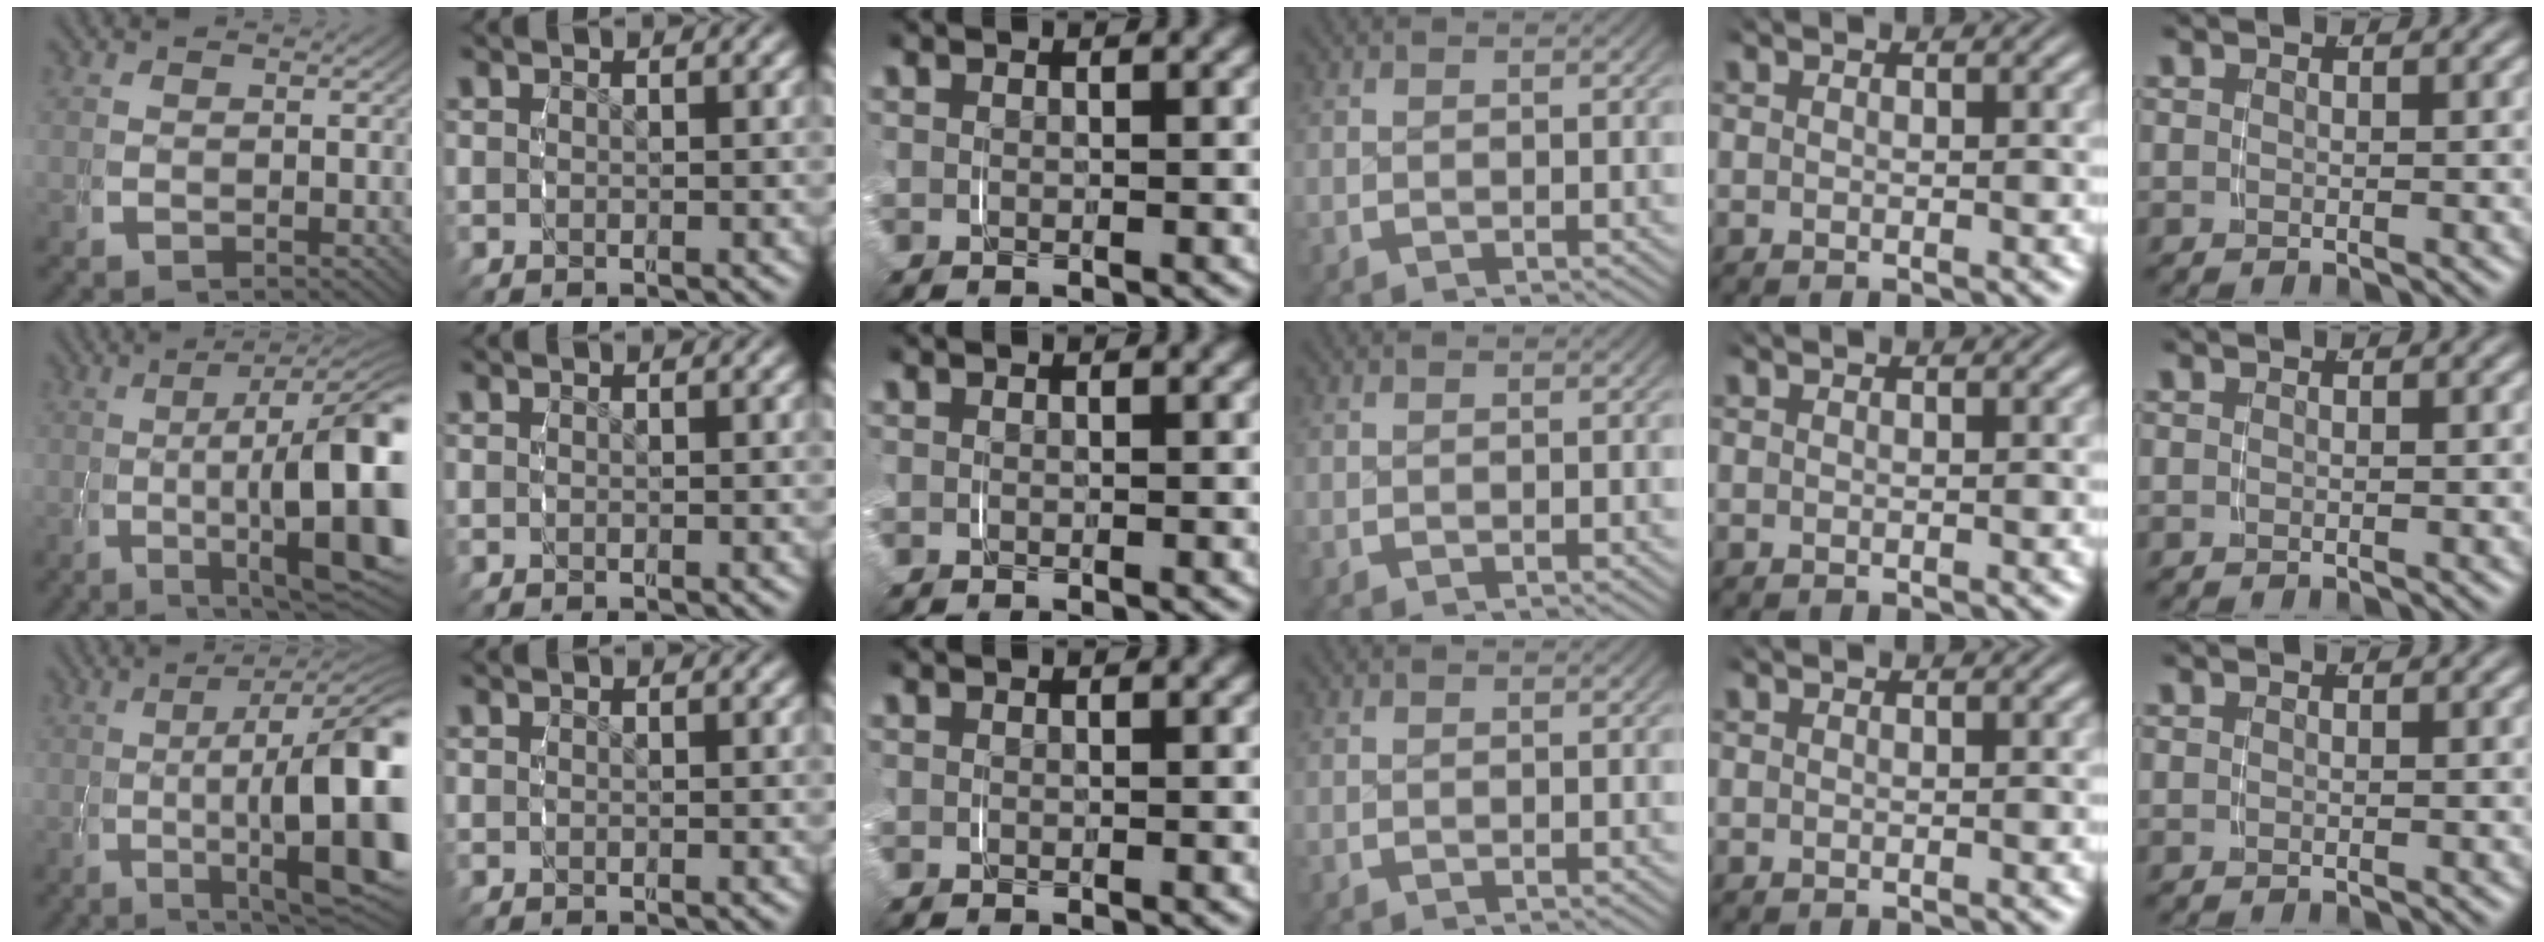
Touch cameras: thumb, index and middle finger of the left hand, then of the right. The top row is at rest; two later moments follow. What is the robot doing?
{"motion": "grasp_and_lifting", "object": "pencil case"}